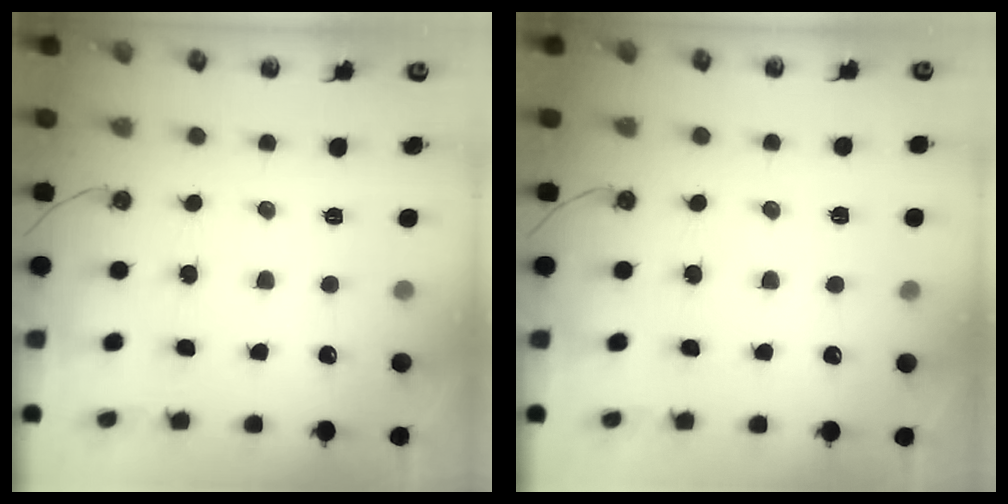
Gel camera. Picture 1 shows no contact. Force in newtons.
{"total": 10.2, "press": 3.5, "slide": 9.6}